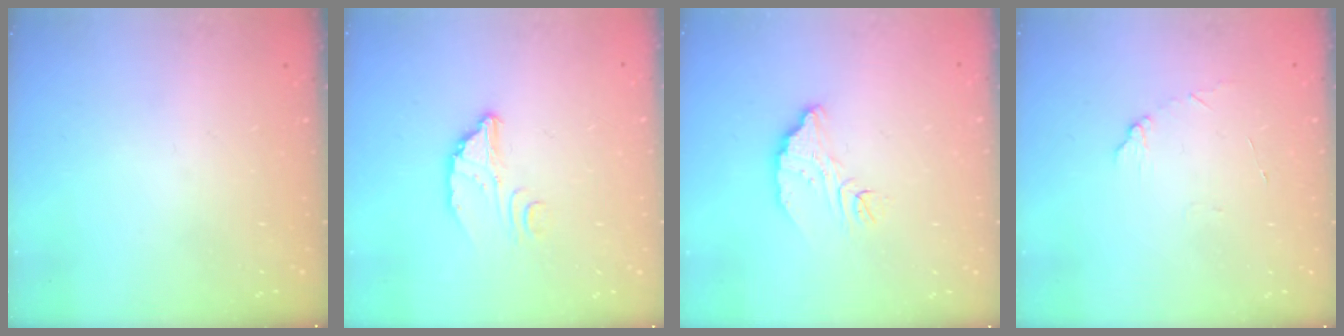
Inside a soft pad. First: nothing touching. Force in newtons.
{"total": 3.6, "press": 3.6, "slide": 0.1}
{"total": 8.0, "press": 8.0, "slide": 0.7}
{"total": 5.8, "press": 5.7, "slide": 0.5}